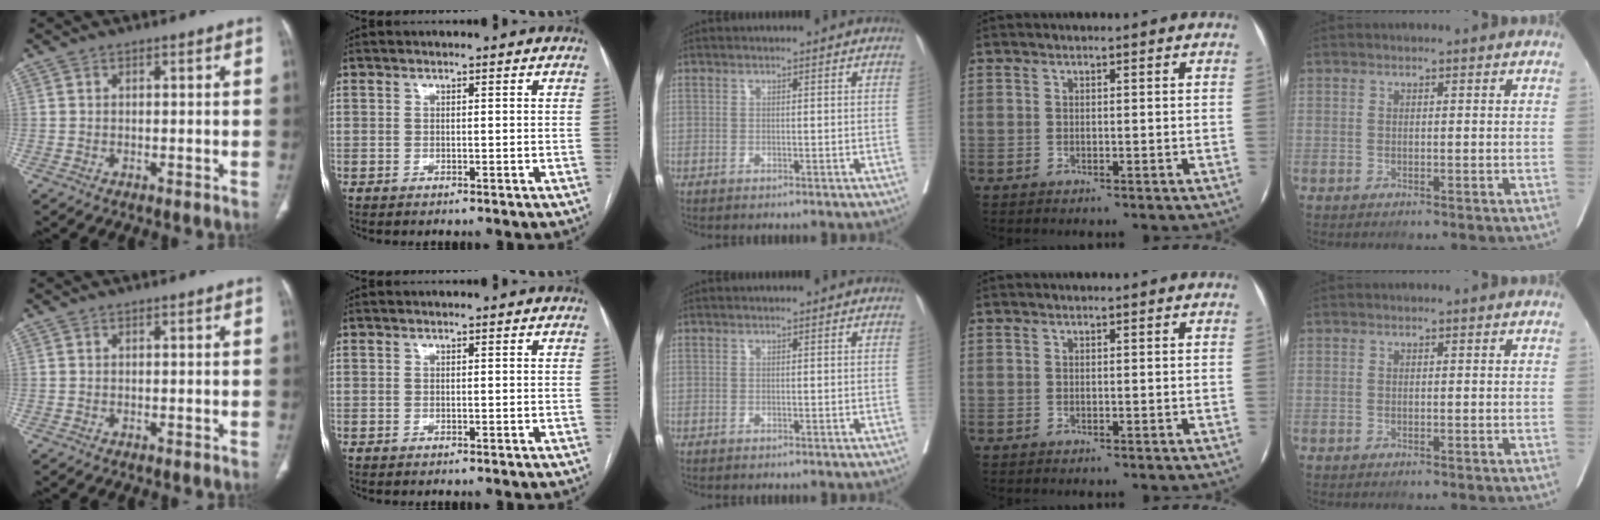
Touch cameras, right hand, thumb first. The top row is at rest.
{}